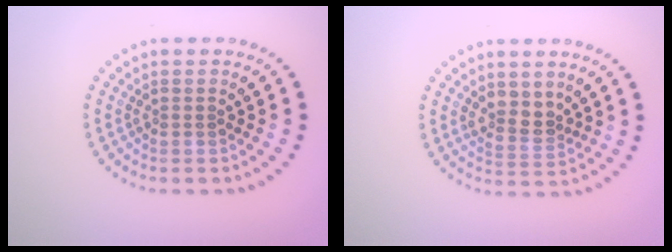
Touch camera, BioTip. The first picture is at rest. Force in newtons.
{"total": 2.1, "press": 1.8, "slide": 1.0}